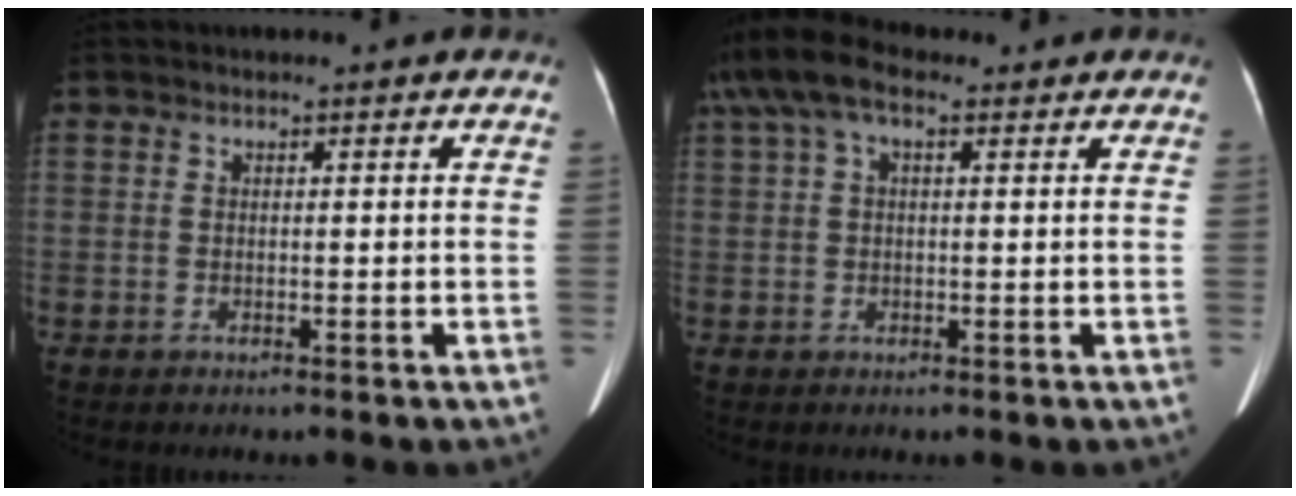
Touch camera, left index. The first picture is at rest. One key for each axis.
{"total": 9.7, "fx": 5.5, "fy": 4.5, "fz": 6.6, "tx": -0.148, "ty": 0.054, "tz": 0.103}